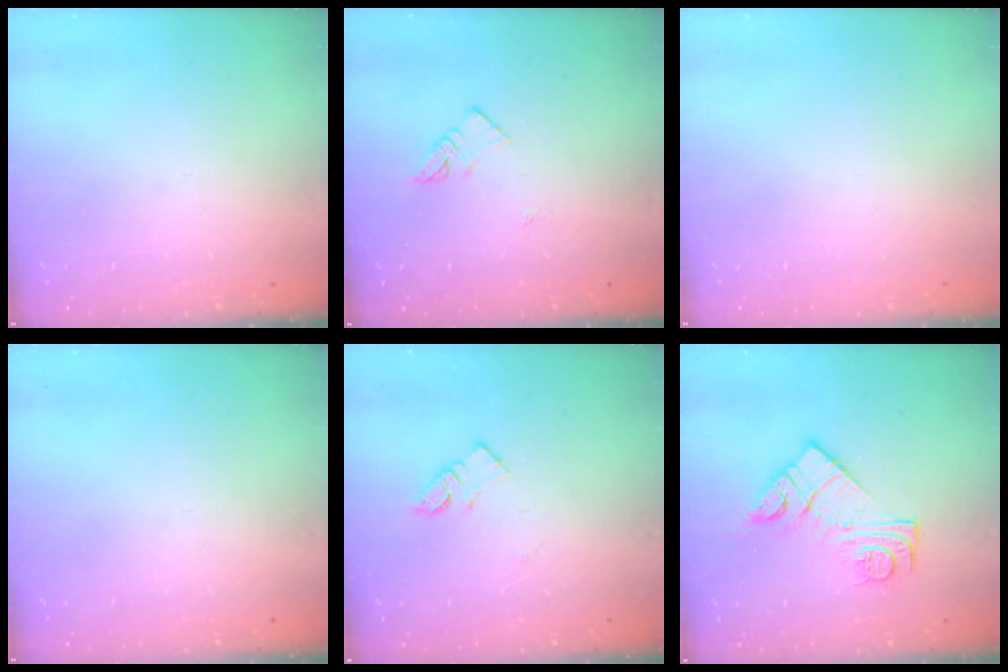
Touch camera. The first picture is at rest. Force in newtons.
{"total": 3.1, "press": 3.1, "slide": 0.3}
{"total": 1.5, "press": 1.5, "slide": 0.1}
{"total": 0.0}
{"total": 5.5, "press": 5.4, "slide": 0.5}
{"total": 12.6, "press": 12.6, "slide": 0.8}